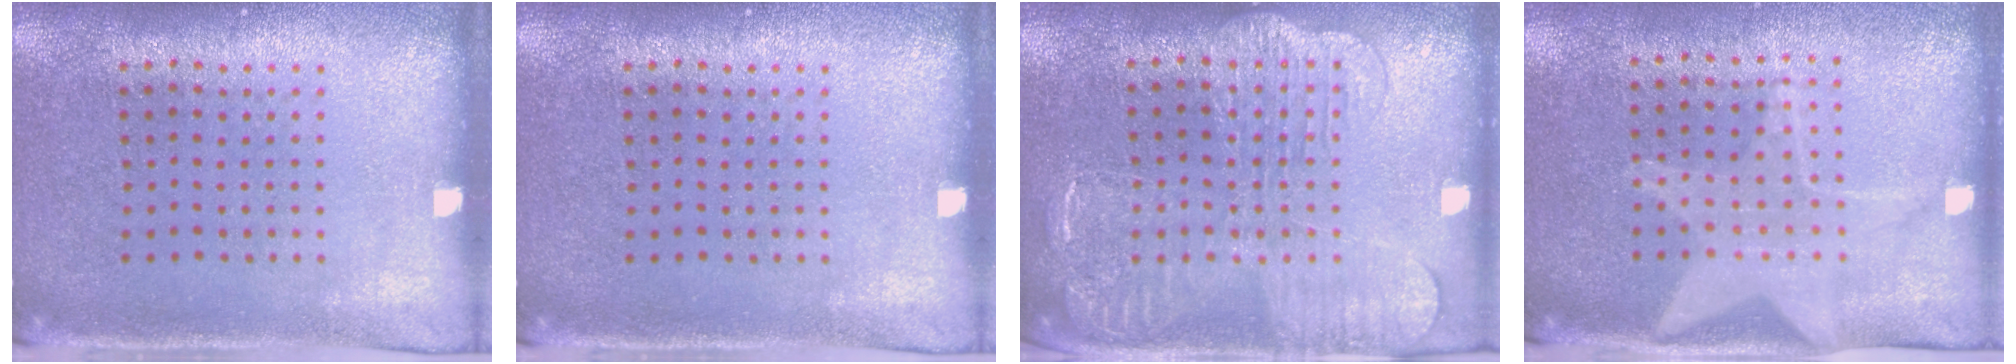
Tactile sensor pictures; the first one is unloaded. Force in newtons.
{"total": 0.0}
{"total": 2.3, "press": 2.2, "slide": 0.4}
{"total": 1.6, "press": 1.5, "slide": 0.6}